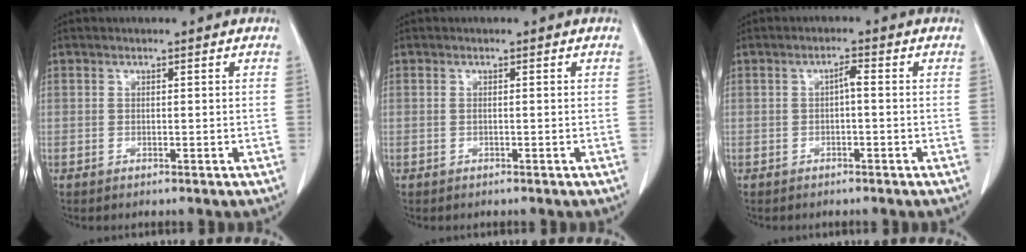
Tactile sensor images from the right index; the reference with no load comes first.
{"total": 0.0}
{"total": 1.6, "force": [-0.2, 0.3, 1.5], "torque": [-0.026, 0.005, -0.003]}